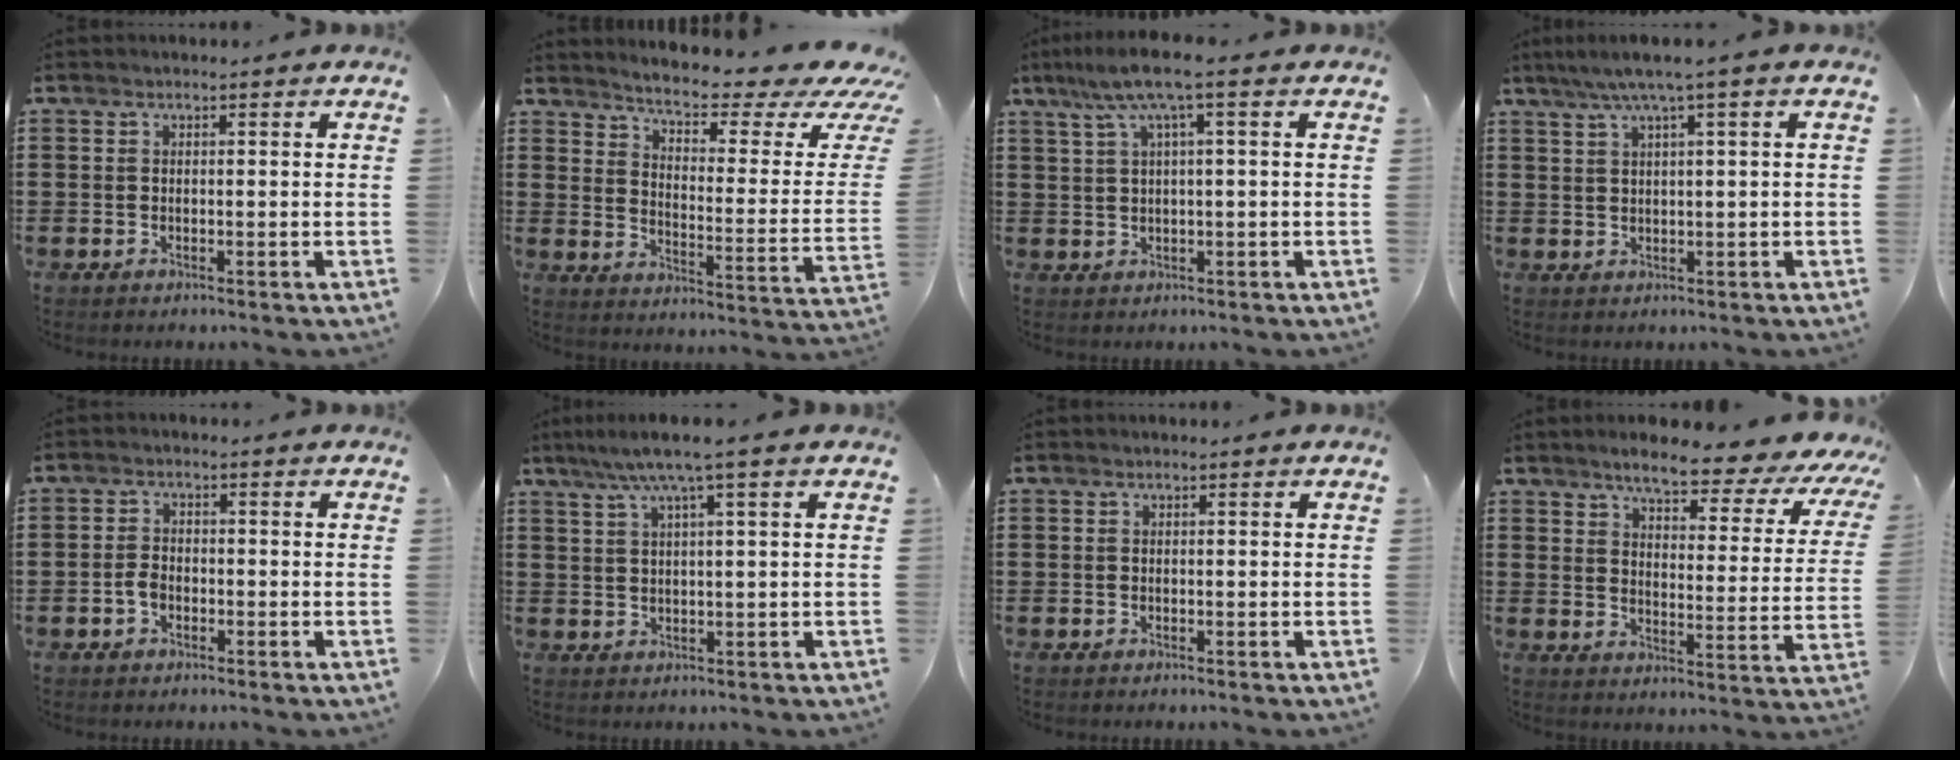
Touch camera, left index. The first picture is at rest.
{"total": 5.1, "force": [3.9, 0.7, 3.3], "torque": [-0.065, -0.037, 0.055]}
{"total": 6.0, "force": [2.2, 0.2, 5.6], "torque": [-0.120, -0.001, 0.033]}
{"total": 3.1, "force": [1.5, -0.3, 2.8], "torque": [-0.056, -0.002, 0.023]}
{"total": 2.3, "force": [-0.7, 1.5, 1.7], "torque": [-0.048, -0.003, -0.018]}
{"total": 4.9, "force": [2.7, -0.3, 4.1], "torque": [-0.086, -0.001, 0.044]}
{"total": 0.0}
{"total": 7.0, "force": [5.9, 0.9, 3.6], "torque": [-0.072, -0.041, 0.092]}